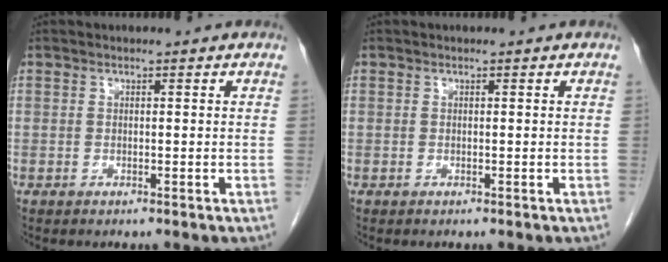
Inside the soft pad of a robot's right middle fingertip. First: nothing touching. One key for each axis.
{"total": 0.0}